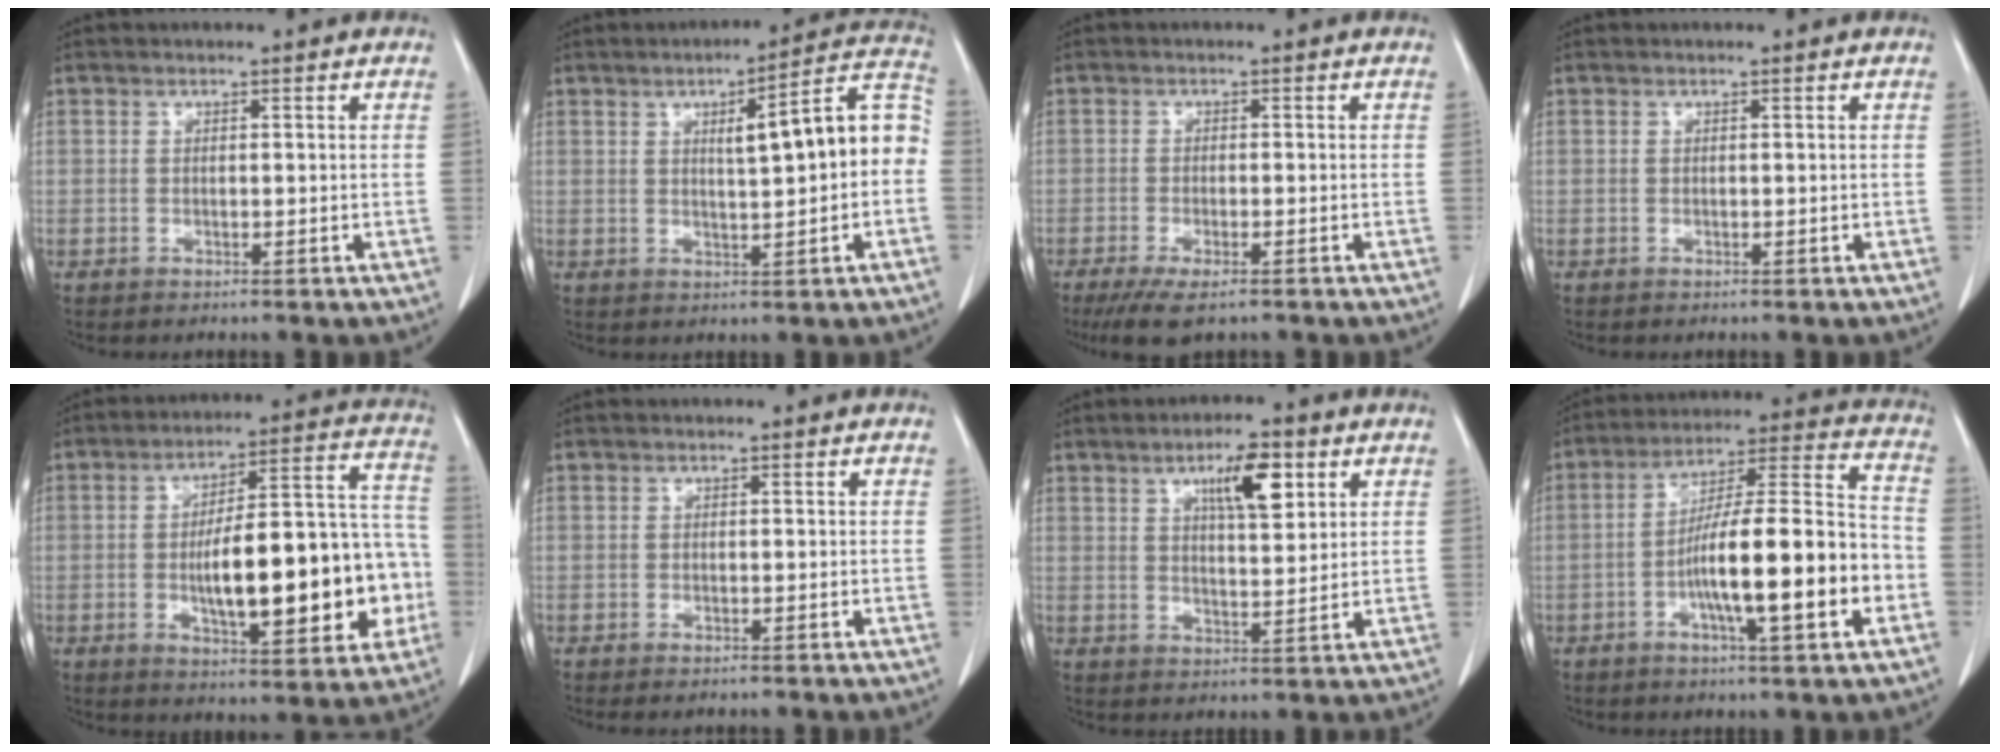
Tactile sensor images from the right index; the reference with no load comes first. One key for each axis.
{"total": 11.3, "fx": 0.7, "fy": 1.7, "fz": 11.2, "tx": -0.145, "ty": 0.034, "tz": 0.008}
{"total": 6.4, "fx": -4.6, "fy": 1.6, "fz": 4.2, "tx": -0.064, "ty": -0.015, "tz": -0.068}
{"total": 0.0}
{"total": 20.6, "fx": -3.7, "fy": 5.9, "fz": 19.3, "tx": -0.255, "ty": 0.040, "tz": -0.040}
{"total": 0.6, "fx": -0.4, "fy": 0.1, "fz": 0.5, "tx": -0.010, "ty": -0.002, "tz": -0.002}
{"total": 7.5, "fx": 3.6, "fy": 1.9, "fz": 6.3, "tx": -0.106, "ty": 0.005, "tz": 0.059}
{"total": 17.0, "fx": -4.7, "fy": 1.7, "fz": 16.2, "tx": -0.266, "ty": 0.012, "tz": -0.072}